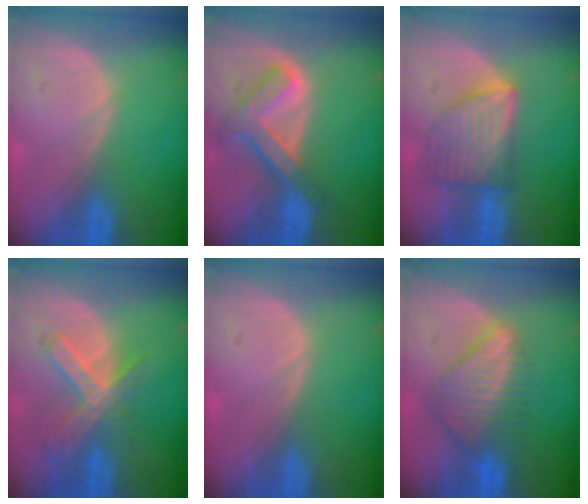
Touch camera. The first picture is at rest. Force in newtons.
{"total": 7.7, "press": 6.5, "slide": 4.0}
{"total": 6.8, "press": 6.8, "slide": 0.1}
{"total": 6.6, "press": 5.8, "slide": 3.1}
{"total": 0.5, "press": 0.1, "slide": 0.5}
{"total": 7.6, "press": 7.1, "slide": 2.7}